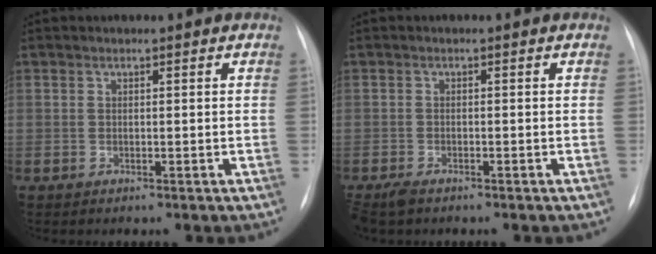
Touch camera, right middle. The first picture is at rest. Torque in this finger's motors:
{"motor_torque": [0.01, 0.00, 0.00, 0.01]}